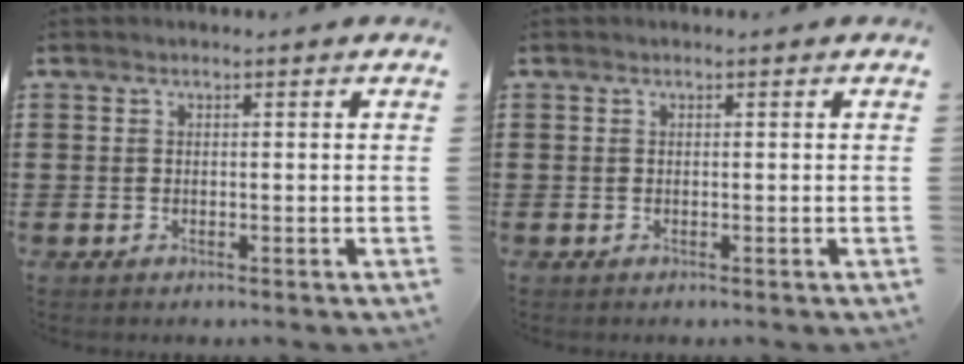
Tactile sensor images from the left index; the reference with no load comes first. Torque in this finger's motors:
{"motor_torque": [-0.02, 0.01, 0.00, -0.01]}